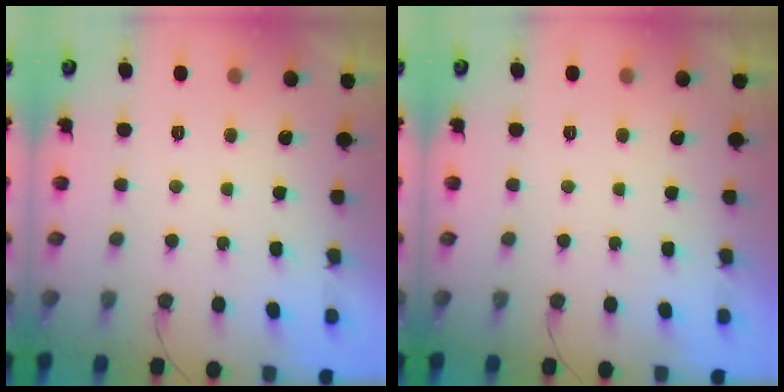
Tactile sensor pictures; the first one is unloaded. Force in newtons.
{"total": 0.0}